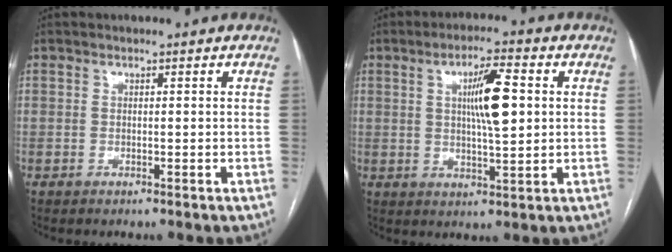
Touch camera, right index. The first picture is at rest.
{"total": 8.4, "force": [1.6, 1.3, 8.1], "torque": [-0.139, 0.006, 0.029]}